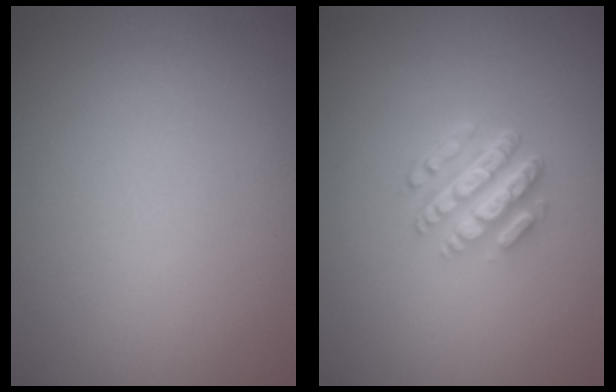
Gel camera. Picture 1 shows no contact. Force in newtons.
{"total": 4.6, "press": 3.2, "slide": 3.3}